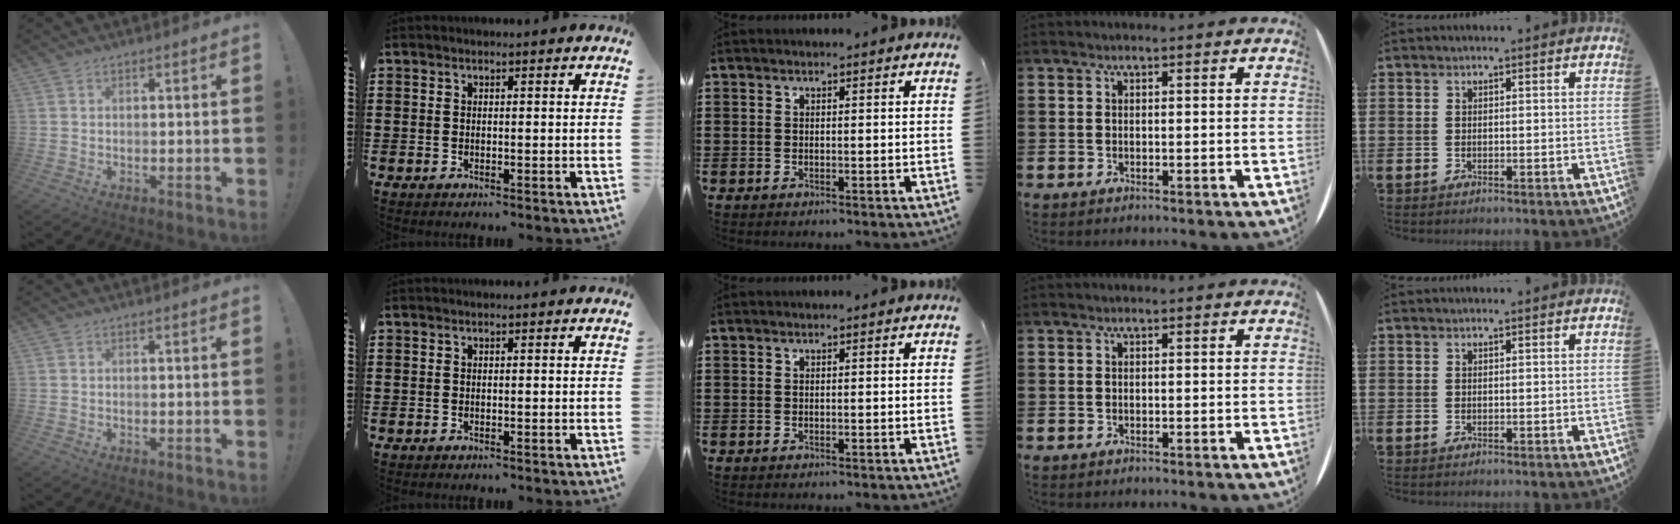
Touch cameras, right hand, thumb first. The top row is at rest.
{}